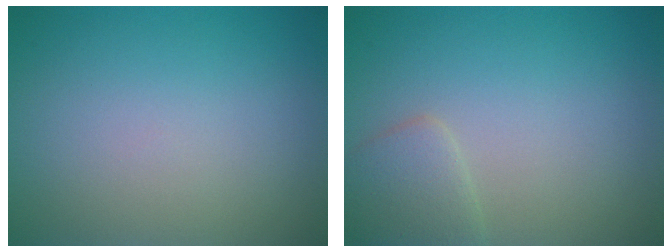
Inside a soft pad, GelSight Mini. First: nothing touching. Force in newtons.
{"total": 2.2, "press": 2.2, "slide": 0.1}